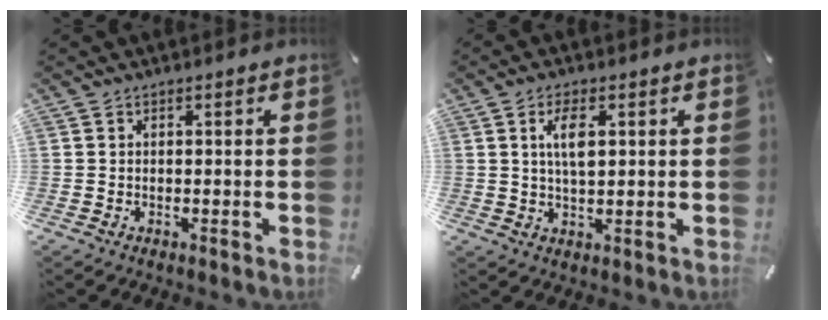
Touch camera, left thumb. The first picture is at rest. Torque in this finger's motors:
{"motor_torque": [0.89, 0.87, 0.41, -0.46, 0.04]}